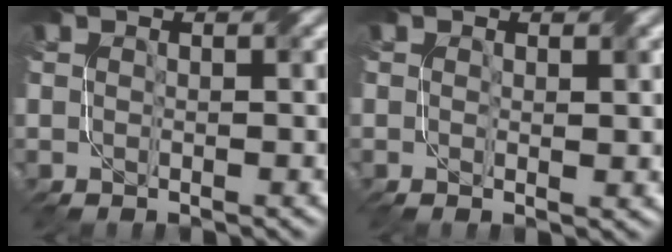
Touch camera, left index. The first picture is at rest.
{"total": 1.1, "force": [0.2, 0.4, 1.0], "torque": [-0.017, -0.007, 0.002]}